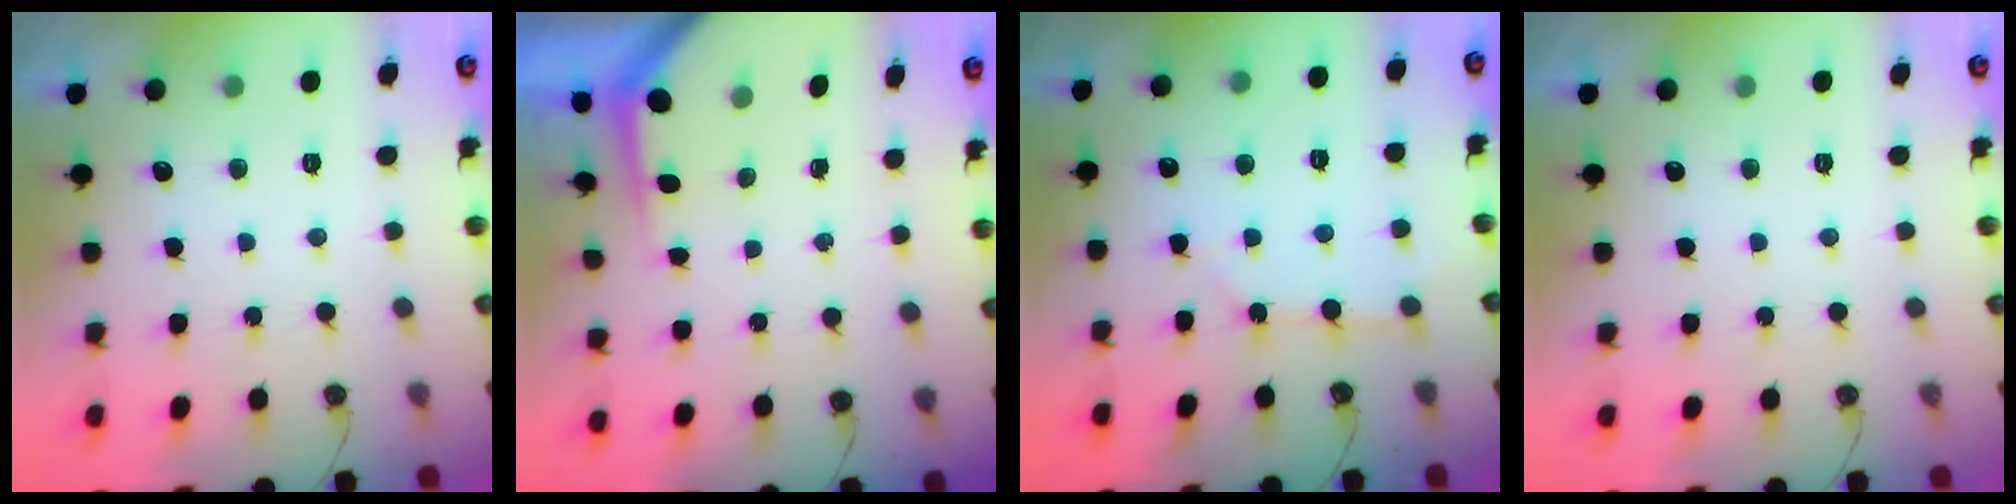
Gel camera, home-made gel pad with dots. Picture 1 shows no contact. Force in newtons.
{"total": 3.6, "press": 3.6, "slide": 0.3}
{"total": 3.5, "press": 3.5, "slide": 0.4}
{"total": 0.0}